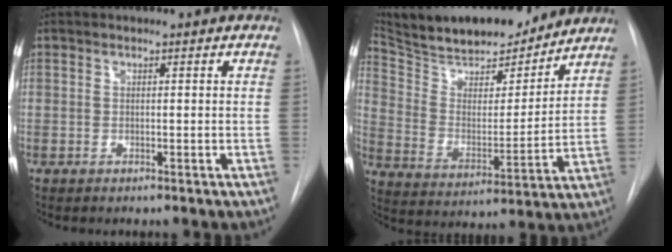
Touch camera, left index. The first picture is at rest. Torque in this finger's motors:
{"motor_torque": [-0.23, -0.69, 0.16, 0.03]}